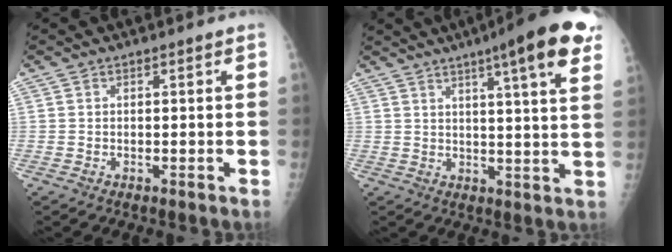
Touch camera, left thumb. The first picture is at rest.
{"total": 15.4, "force": [8.7, 1.7, 12.7], "torque": [-0.162, -0.022, 0.103]}